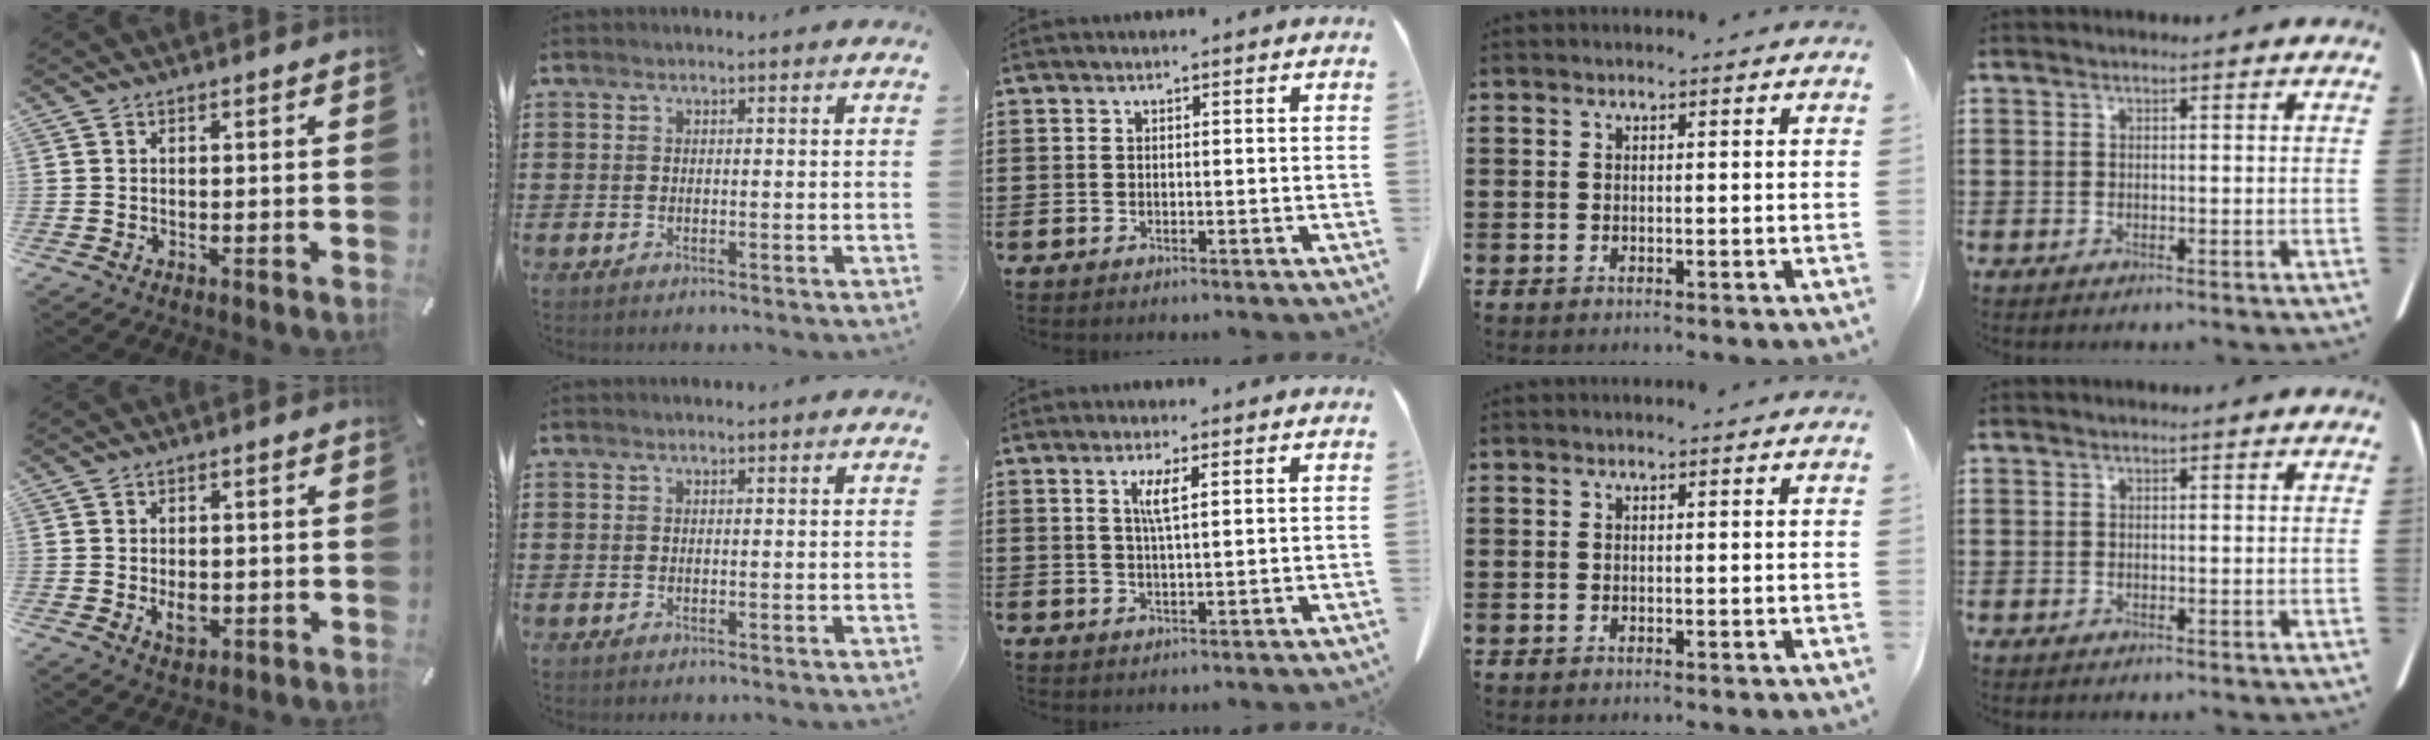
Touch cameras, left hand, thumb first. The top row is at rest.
{"thumb": {"total": 3.5, "force": [-0.4, 2.4, 2.5], "torque": [-0.043, -0.003, -0.009]}, "middle": {"total": 3.2, "force": [1.2, 0.4, 3.0], "torque": [-0.062, 0.002, 0.018]}}